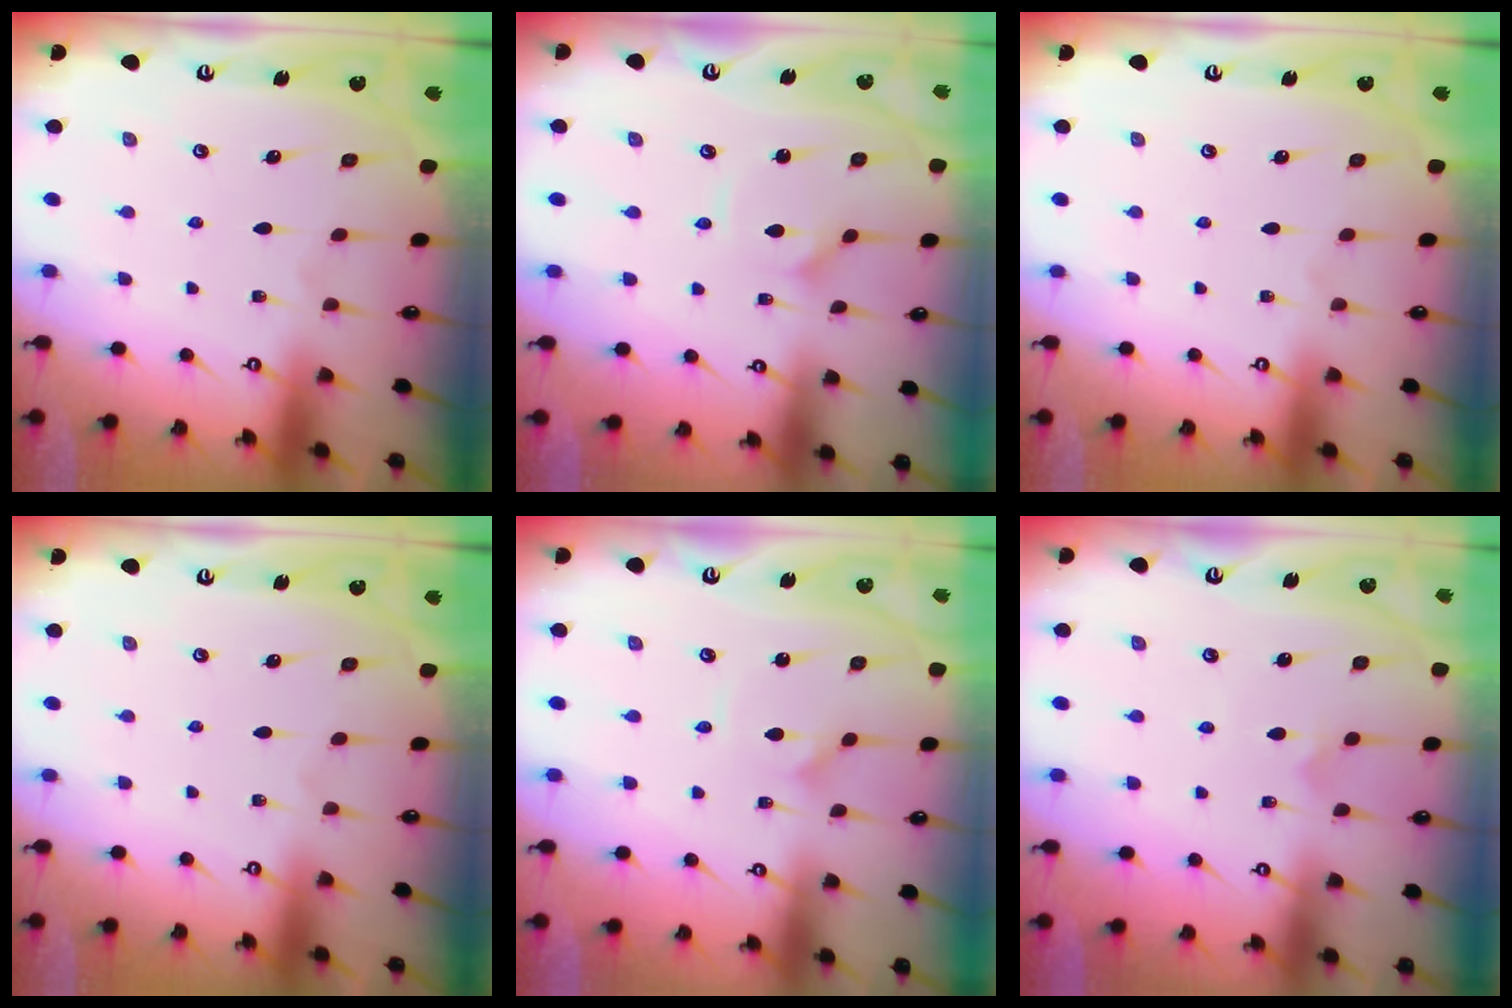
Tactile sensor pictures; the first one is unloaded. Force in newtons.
{"total": 2.5, "press": 2.5, "slide": 0.2}
{"total": 0.0}
{"total": 0.0}
{"total": 1.2, "press": 1.2, "slide": 0.1}
{"total": 4.3, "press": 4.3, "slide": 0.4}